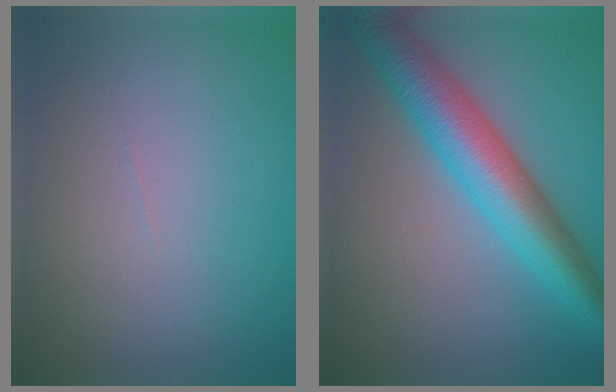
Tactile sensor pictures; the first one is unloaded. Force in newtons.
{"total": 7.9, "press": 7.9, "slide": 0.1}